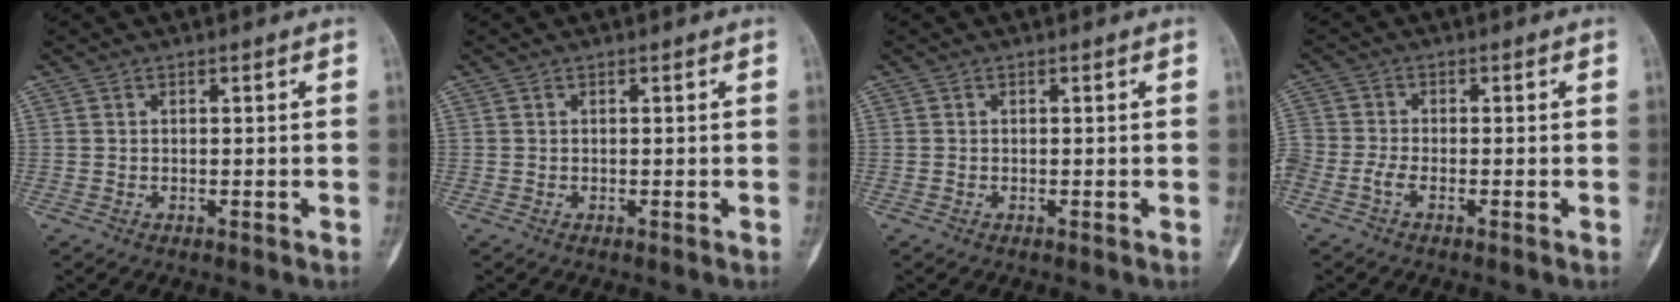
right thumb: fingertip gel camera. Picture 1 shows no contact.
{"total": 0.0}
{"total": 0.0}
{"total": 3.7, "force": [-1.9, 1.7, 2.7], "torque": [-0.075, 0.011, -0.044]}